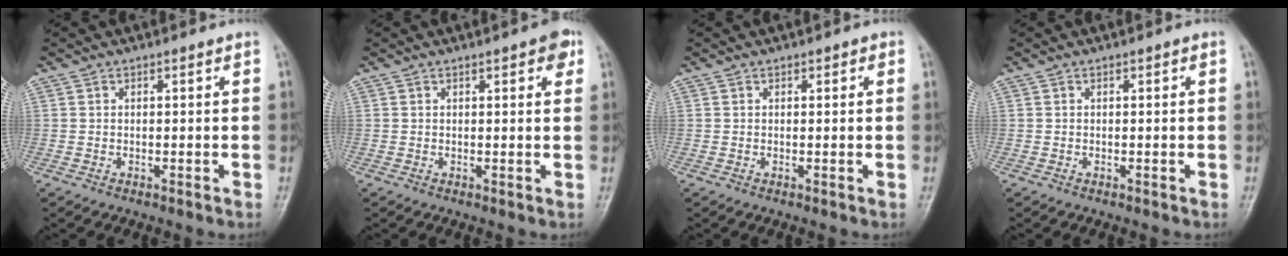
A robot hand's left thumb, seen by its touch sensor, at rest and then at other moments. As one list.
[{"total": 3.3, "force": [1.7, 1.3, 2.6], "torque": [-0.015, -0.002, 0.015]}, {"total": 0.7, "force": [0.4, 0.6, 0.3], "torque": [0.013, -0.001, 0.002]}, {"total": 0.0}]